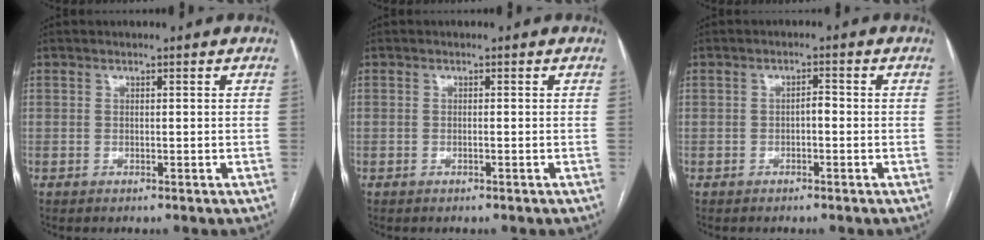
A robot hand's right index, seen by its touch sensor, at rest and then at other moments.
{"total": 0.0}
{"total": 1.6, "force": [-0.4, 0.7, 1.4], "torque": [-0.022, 0.006, -0.008]}